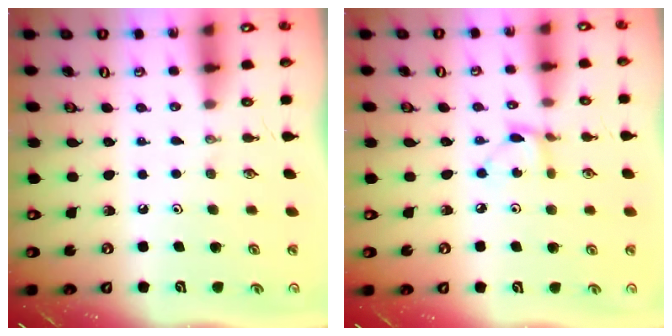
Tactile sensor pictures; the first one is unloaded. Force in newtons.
{"total": 2.9, "press": 2.9, "slide": 0.2}